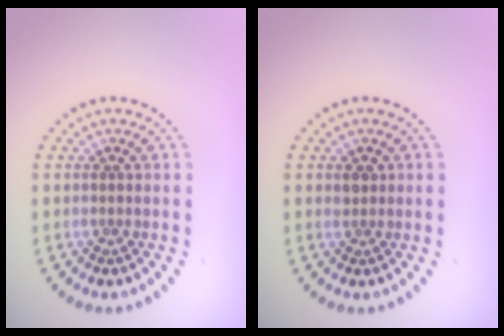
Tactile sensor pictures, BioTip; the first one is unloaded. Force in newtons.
{"total": 0.9, "press": 0.8, "slide": 0.4}